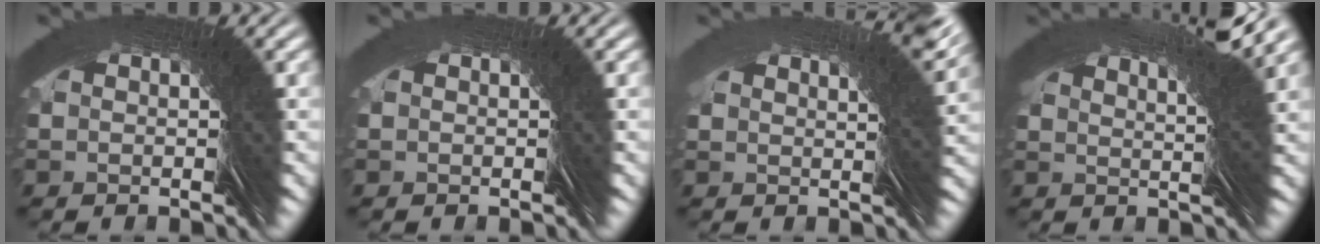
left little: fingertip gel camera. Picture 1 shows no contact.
{"total": 0.6, "force": [0.1, -0.3, -0.5], "torque": [0.010, 0.001, 0.001]}
{"total": 5.1, "force": [1.9, -4.5, -1.4], "torque": [0.057, 0.043, 0.020]}
{"total": 6.2, "force": [3.5, -5.0, -0.6], "torque": [0.026, 0.055, 0.047]}